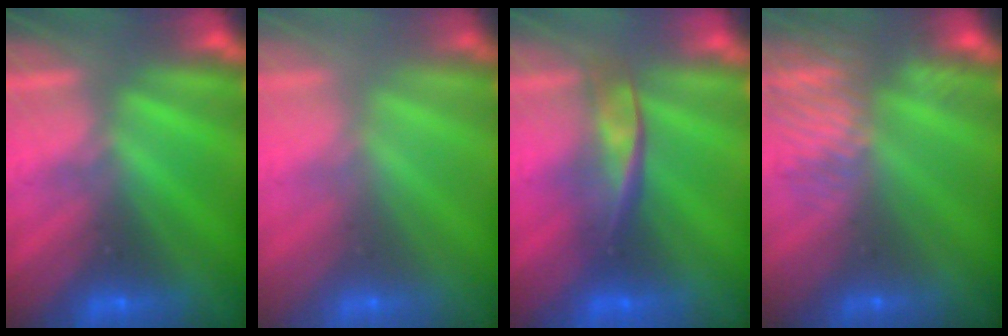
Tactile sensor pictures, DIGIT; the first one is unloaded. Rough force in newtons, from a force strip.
{"total": 2.5}
{"total": 2.3}
{"total": 9.0}